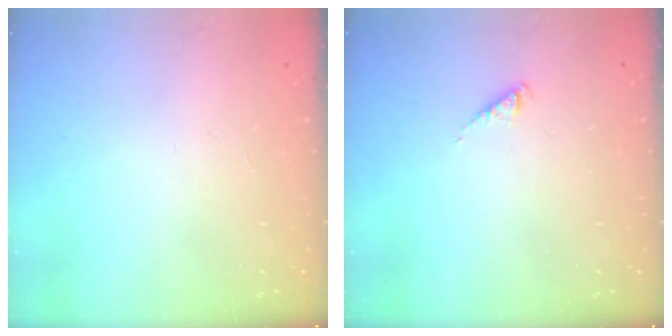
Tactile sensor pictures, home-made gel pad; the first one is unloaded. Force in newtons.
{"total": 2.4, "press": 2.4, "slide": 0.3}